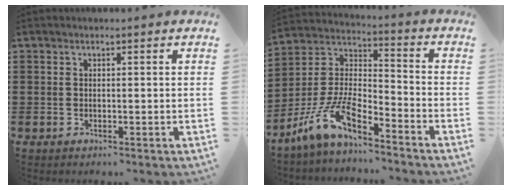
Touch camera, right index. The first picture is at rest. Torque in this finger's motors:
{"motor_torque": [1.24, 0.03, 0.34, 0.21]}